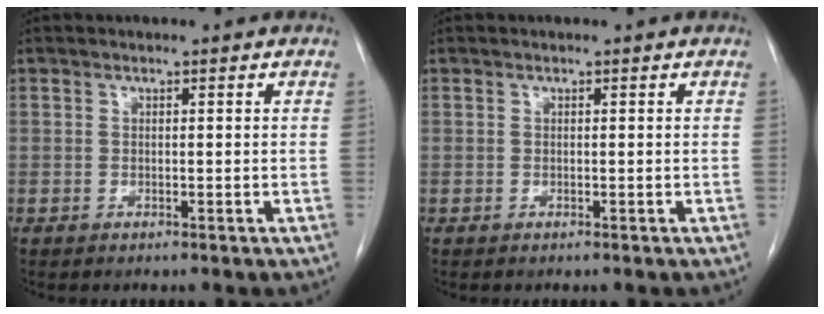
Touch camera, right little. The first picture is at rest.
{"total": 0.0}